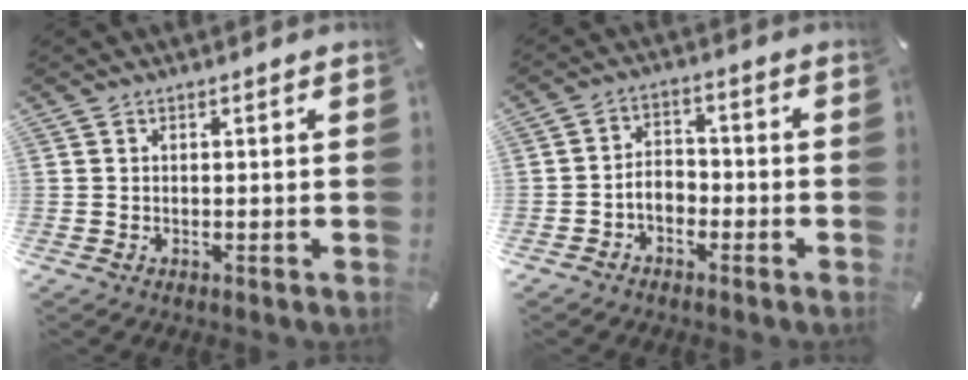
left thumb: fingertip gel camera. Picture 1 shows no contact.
{"total": 4.6, "force": [-2.4, 3.2, 2.2], "torque": [-0.038, 0.017, -0.044]}